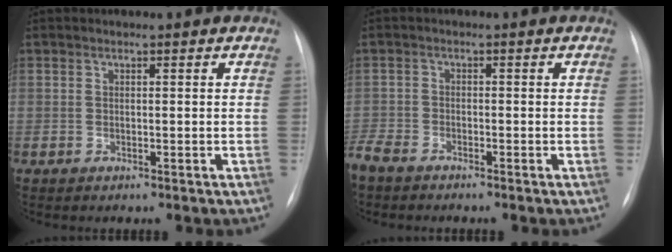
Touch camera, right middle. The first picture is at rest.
{"total": 4.3, "force": [-3.8, 1.2, 1.6], "torque": [-0.033, -0.011, -0.076]}